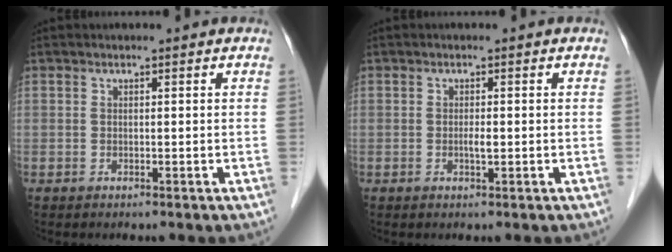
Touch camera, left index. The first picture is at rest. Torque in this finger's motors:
{"motor_torque": [0.27, 0.17, 0.09, 0.02]}